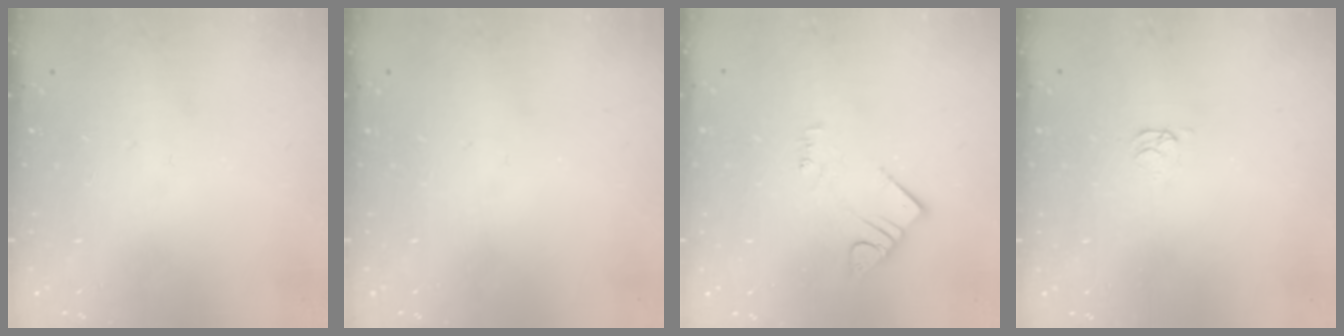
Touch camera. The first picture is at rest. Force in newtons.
{"total": 0.0}
{"total": 3.7, "press": 3.7, "slide": 0.3}
{"total": 1.6, "press": 1.6, "slide": 0.4}